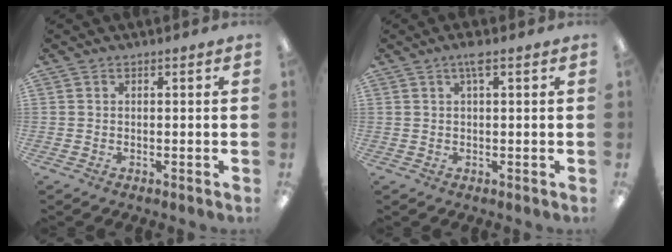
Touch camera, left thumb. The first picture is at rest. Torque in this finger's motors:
{"motor_torque": [0.35, 0.34, -0.47, 0.19, 0.15]}